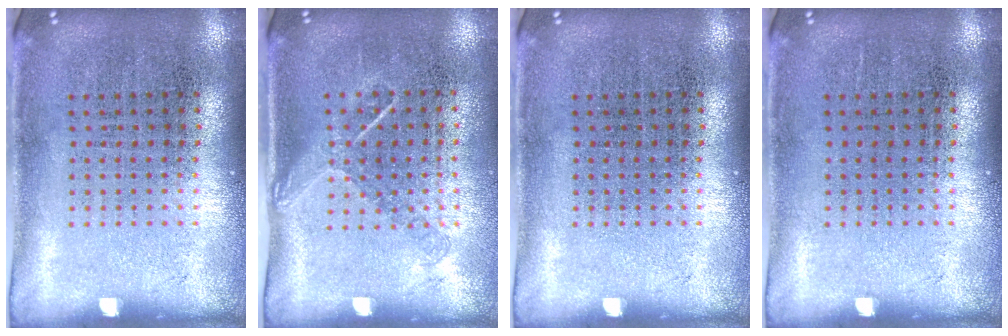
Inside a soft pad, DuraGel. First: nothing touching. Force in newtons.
{"total": 1.3, "press": 1.0, "slide": 0.9}
{"total": 0.0}
{"total": 0.0}